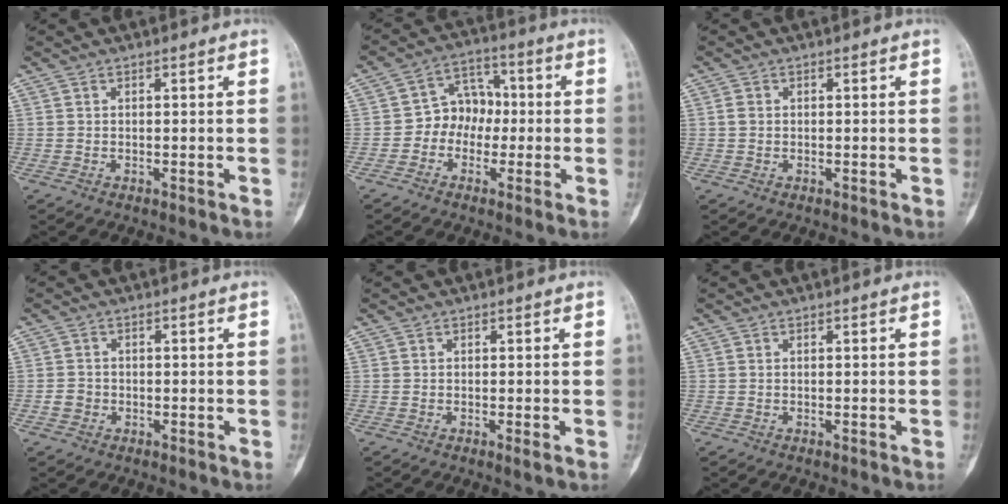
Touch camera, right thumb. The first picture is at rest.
{"total": 6.9, "force": [-0.8, 5.8, 3.6], "torque": [-0.011, 0.024, -0.028]}
{"total": 1.1, "force": [0.0, 0.9, 0.6], "torque": [-0.011, 0.001, 0.000]}
{"total": 2.0, "force": [-0.7, 1.8, 0.6], "torque": [-0.006, 0.009, -0.015]}
{"total": 0.5, "force": [0.0, 0.1, 0.5], "torque": [-0.012, -0.004, 0.001]}
{"total": 0.0}